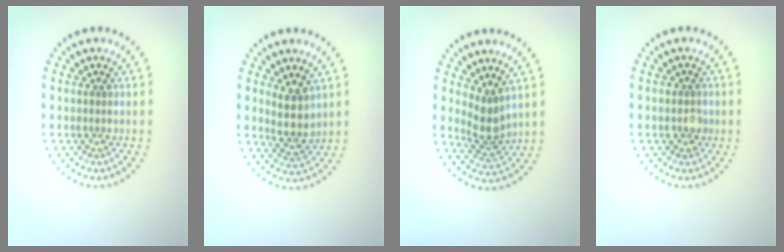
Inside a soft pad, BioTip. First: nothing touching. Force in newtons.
{"total": 2.8, "press": 2.5, "slide": 1.2}
{"total": 2.7, "press": 2.0, "slide": 1.8}
{"total": 1.4, "press": 1.3, "slide": 0.5}